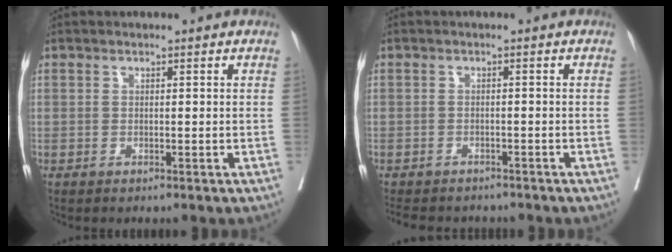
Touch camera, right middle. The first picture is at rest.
{"total": 9.1, "force": [-8.0, 3.3, 2.8], "torque": [-0.055, -0.004, -0.104]}